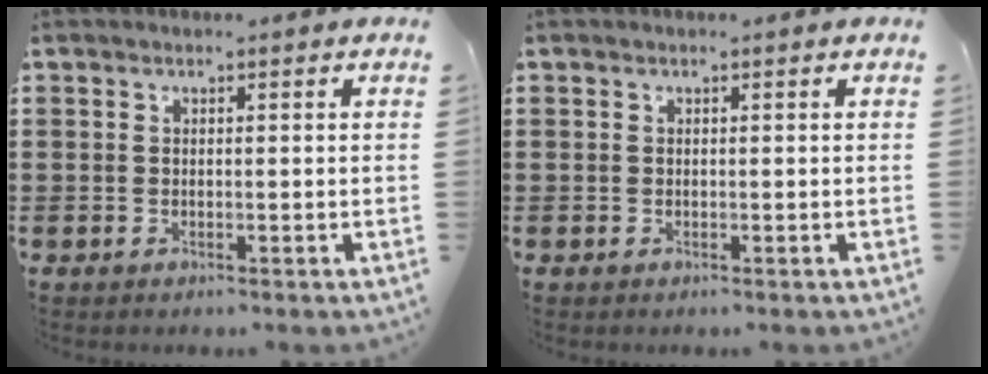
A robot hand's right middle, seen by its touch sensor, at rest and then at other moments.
{"total": 0.0}